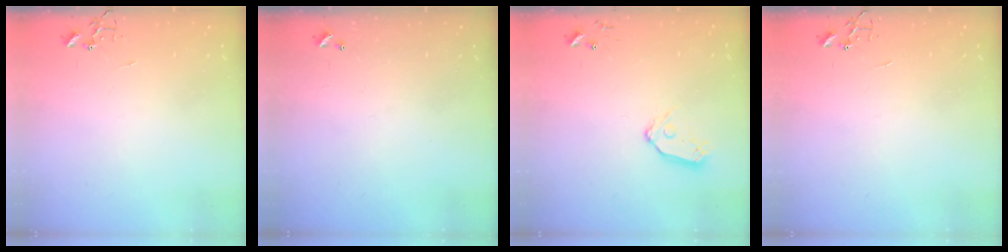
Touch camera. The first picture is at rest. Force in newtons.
{"total": 0.0}
{"total": 8.0, "press": 8.0, "slide": 0.5}
{"total": 0.0}